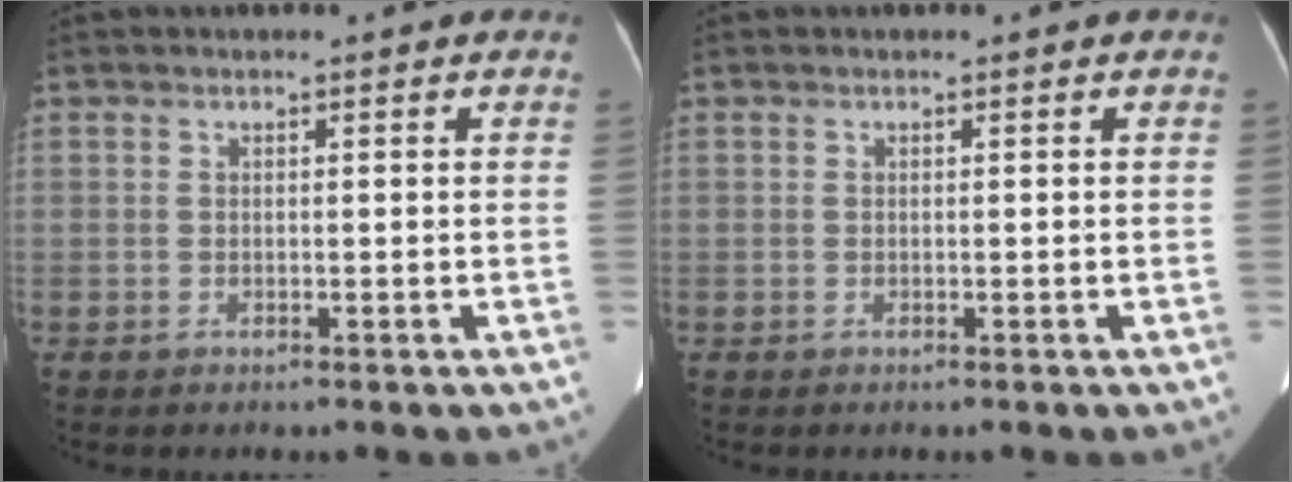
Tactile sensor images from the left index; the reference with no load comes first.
{"total": 0.0}